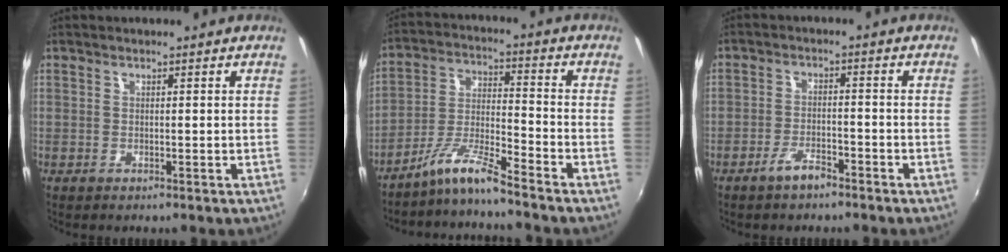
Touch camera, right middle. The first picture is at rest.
{"total": 7.3, "force": [-6.5, -1.0, 3.2], "torque": [-0.074, 0.016, -0.132]}
{"total": 3.9, "force": [-3.1, 1.0, 2.2], "torque": [-0.054, 0.002, -0.055]}